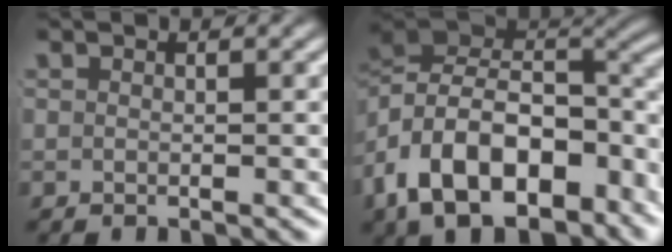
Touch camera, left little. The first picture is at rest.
{"total": 14.5, "force": [-1.8, 10.7, 9.6], "torque": [-0.206, -0.017, -0.026]}